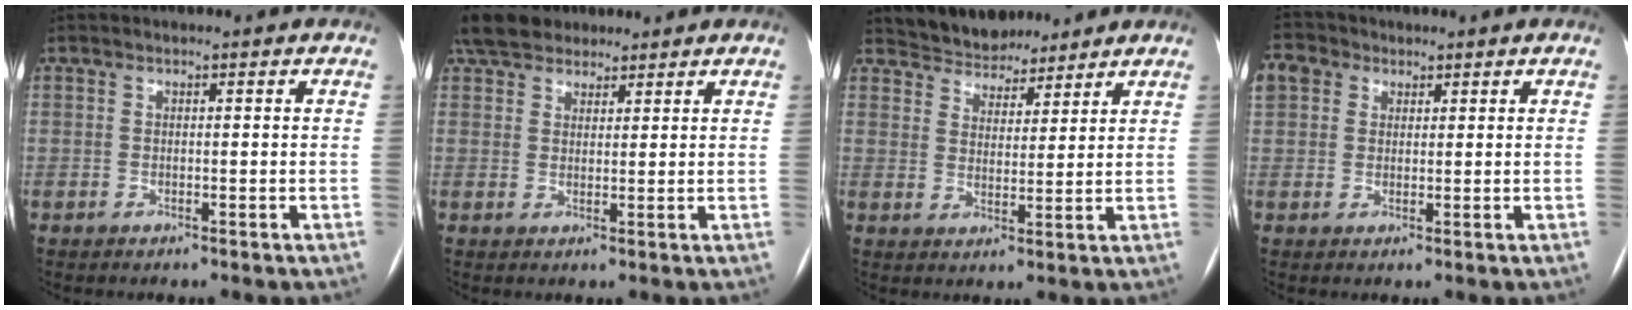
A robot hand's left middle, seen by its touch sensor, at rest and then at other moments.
{"total": 8.0, "force": [6.6, 3.7, 2.7], "torque": [-0.049, 0.036, 0.119]}
{"total": 7.5, "force": [6.9, 2.8, 0.8], "torque": [-0.011, 0.011, 0.111]}
{"total": 8.5, "force": [4.4, 6.3, 3.7], "torque": [-0.103, 0.037, 0.086]}